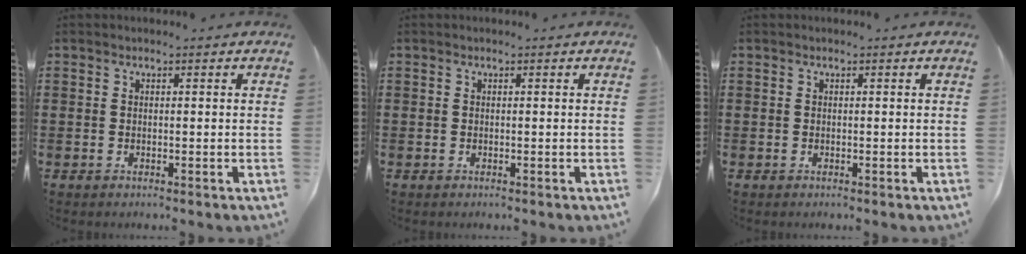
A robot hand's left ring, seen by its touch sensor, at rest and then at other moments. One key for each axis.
{"total": 0.0}
{"total": 0.0}